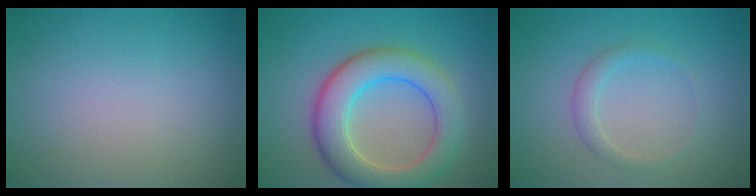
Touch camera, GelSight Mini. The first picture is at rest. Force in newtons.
{"total": 7.1, "press": 7.1, "slide": 0.3}
{"total": 1.5, "press": 1.5, "slide": 0.0}